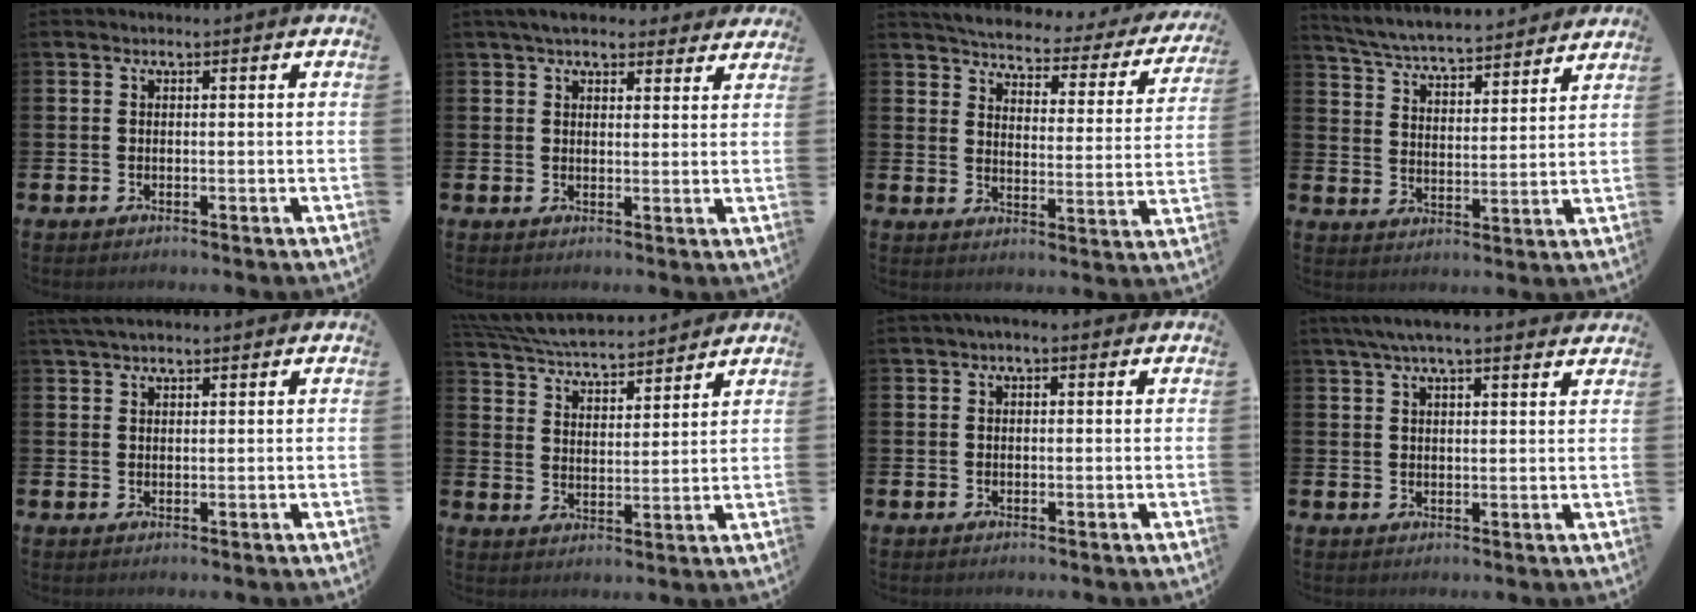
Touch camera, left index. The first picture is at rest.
{"total": 4.9, "force": [4.4, 1.7, 1.4], "torque": [-0.025, -0.016, 0.079]}
{"total": 4.1, "force": [3.9, 0.9, 1.2], "torque": [-0.045, -0.036, 0.057]}
{"total": 6.0, "force": [5.9, 0.4, 1.1], "torque": [-0.046, -0.048, 0.100]}
{"total": 2.8, "force": [2.5, 0.7, 1.3], "torque": [-0.022, -0.002, 0.044]}
{"total": 6.0, "force": [5.9, 0.5, 0.9], "torque": [-0.043, -0.047, 0.102]}
{"total": 1.0, "force": [0.6, 0.5, 0.5], "torque": [-0.004, 0.004, 0.009]}
{"total": 5.4, "force": [4.8, 0.6, 2.4], "torque": [-0.051, -0.011, 0.086]}